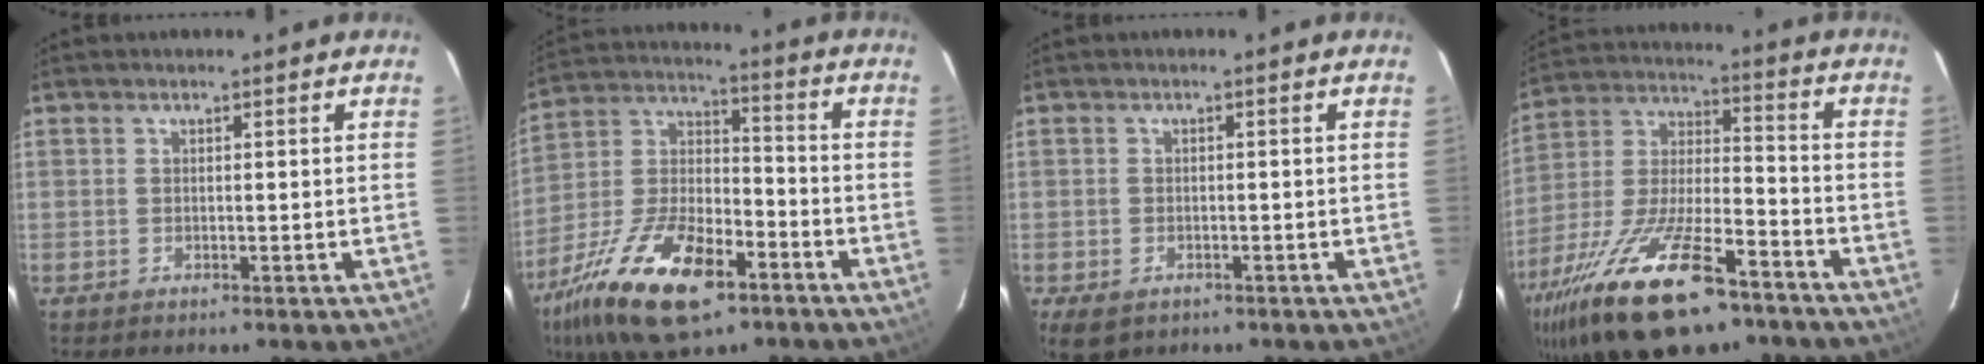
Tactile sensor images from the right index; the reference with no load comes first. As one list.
[{"total": 22.1, "force": [-12.6, 9.5, 15.5], "torque": [-0.317, -0.019, -0.225]}, {"total": 4.8, "force": [-2.6, 3.2, 2.4], "torque": [-0.051, -0.013, -0.039]}, {"total": 26.2, "force": [-16.8, 9.5, 17.7], "torque": [-0.352, -0.031, -0.282]}]